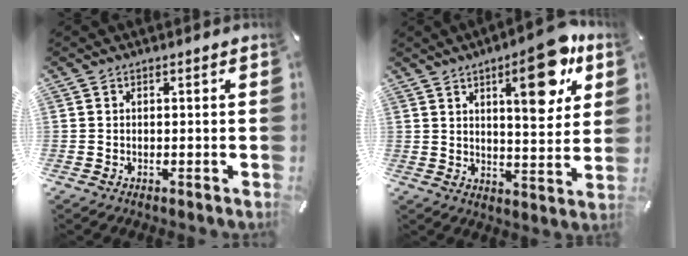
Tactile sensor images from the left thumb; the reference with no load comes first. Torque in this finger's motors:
{"motor_torque": [2.91, 2.14, 1.58, -1.19, 0.52]}